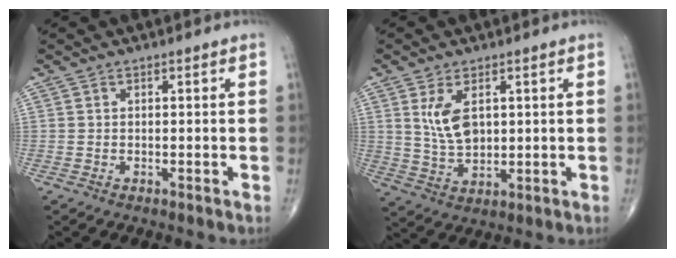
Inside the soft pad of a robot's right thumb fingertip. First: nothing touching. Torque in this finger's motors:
{"motor_torque": [-0.59, 0.56, -0.08, -0.14, 0.20]}